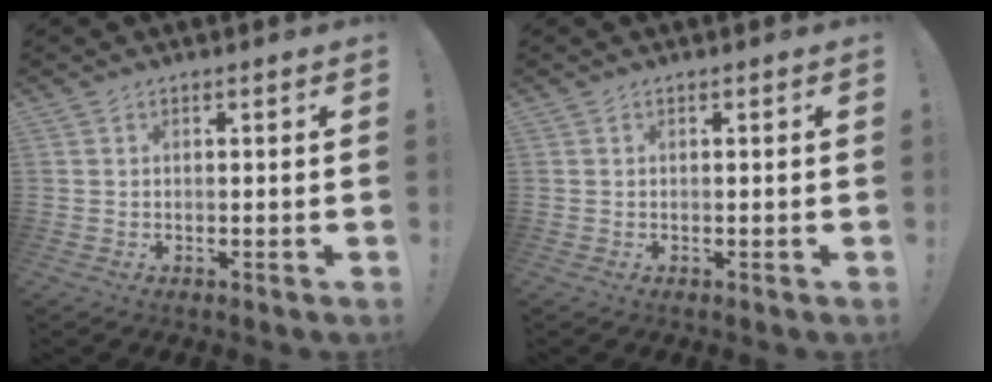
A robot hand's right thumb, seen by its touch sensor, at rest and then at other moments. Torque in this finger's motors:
{"motor_torque": [0.00, 0.00, -0.04, 0.04, 0.02]}